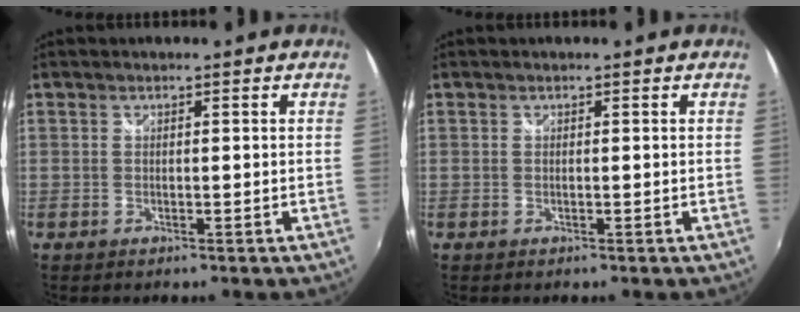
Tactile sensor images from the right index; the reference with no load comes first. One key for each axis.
{"total": 0.0}